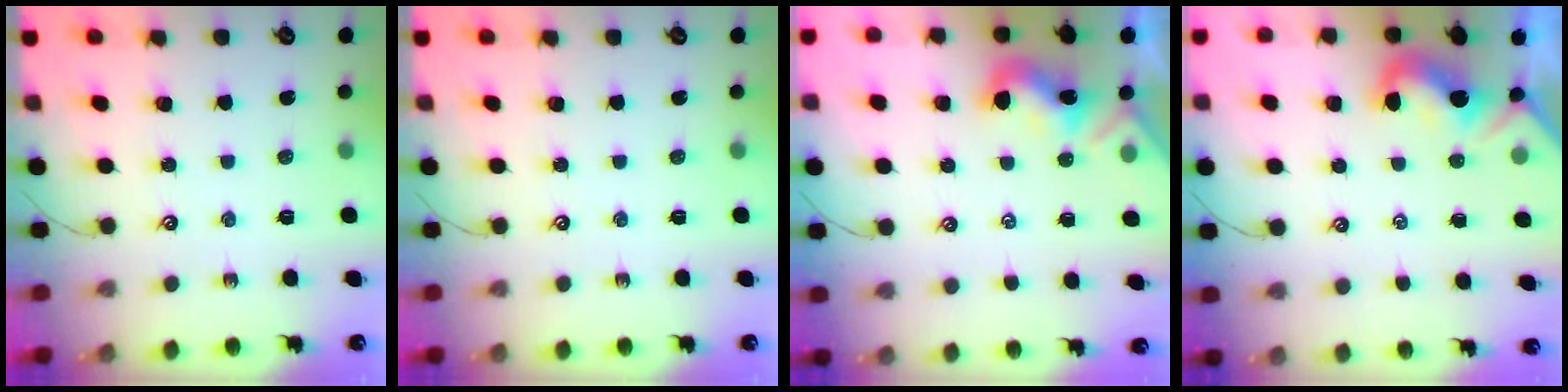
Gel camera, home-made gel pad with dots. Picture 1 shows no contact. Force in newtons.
{"total": 0.0}
{"total": 2.0, "press": 1.9, "slide": 0.4}
{"total": 1.9, "press": 1.8, "slide": 0.6}